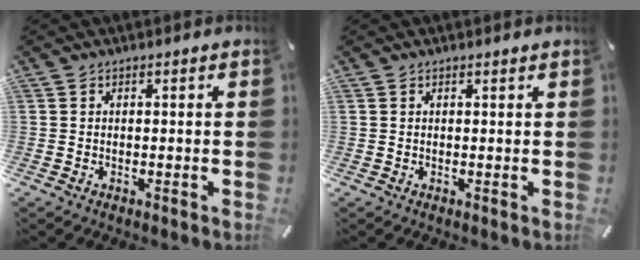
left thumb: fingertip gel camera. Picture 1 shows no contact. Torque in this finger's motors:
{"motor_torque": [-0.16, -0.23, -0.03, 0.03, -0.01]}